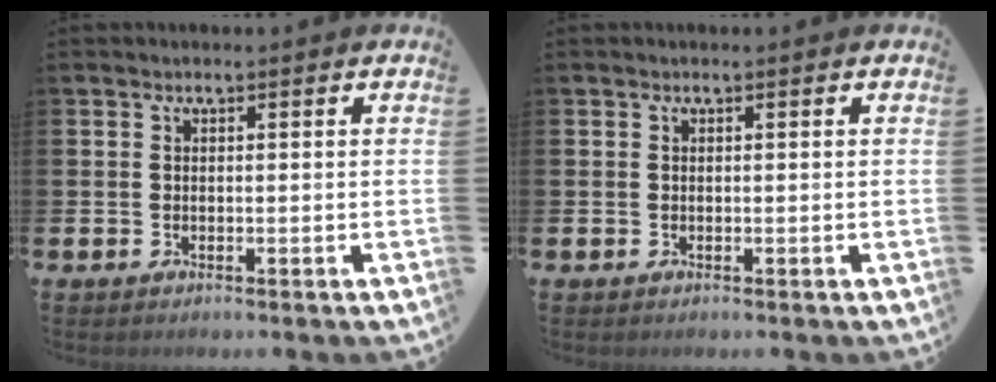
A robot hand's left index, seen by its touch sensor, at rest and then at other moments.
{"total": 0.0}